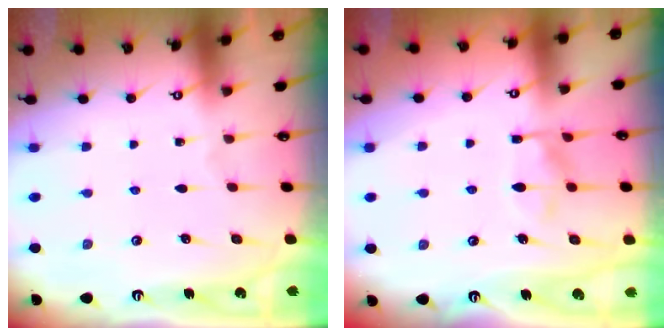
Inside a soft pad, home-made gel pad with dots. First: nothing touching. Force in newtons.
{"total": 9.2, "press": 9.2, "slide": 0.8}